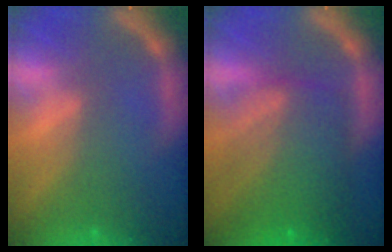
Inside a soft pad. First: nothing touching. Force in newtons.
{"total": 9.0}